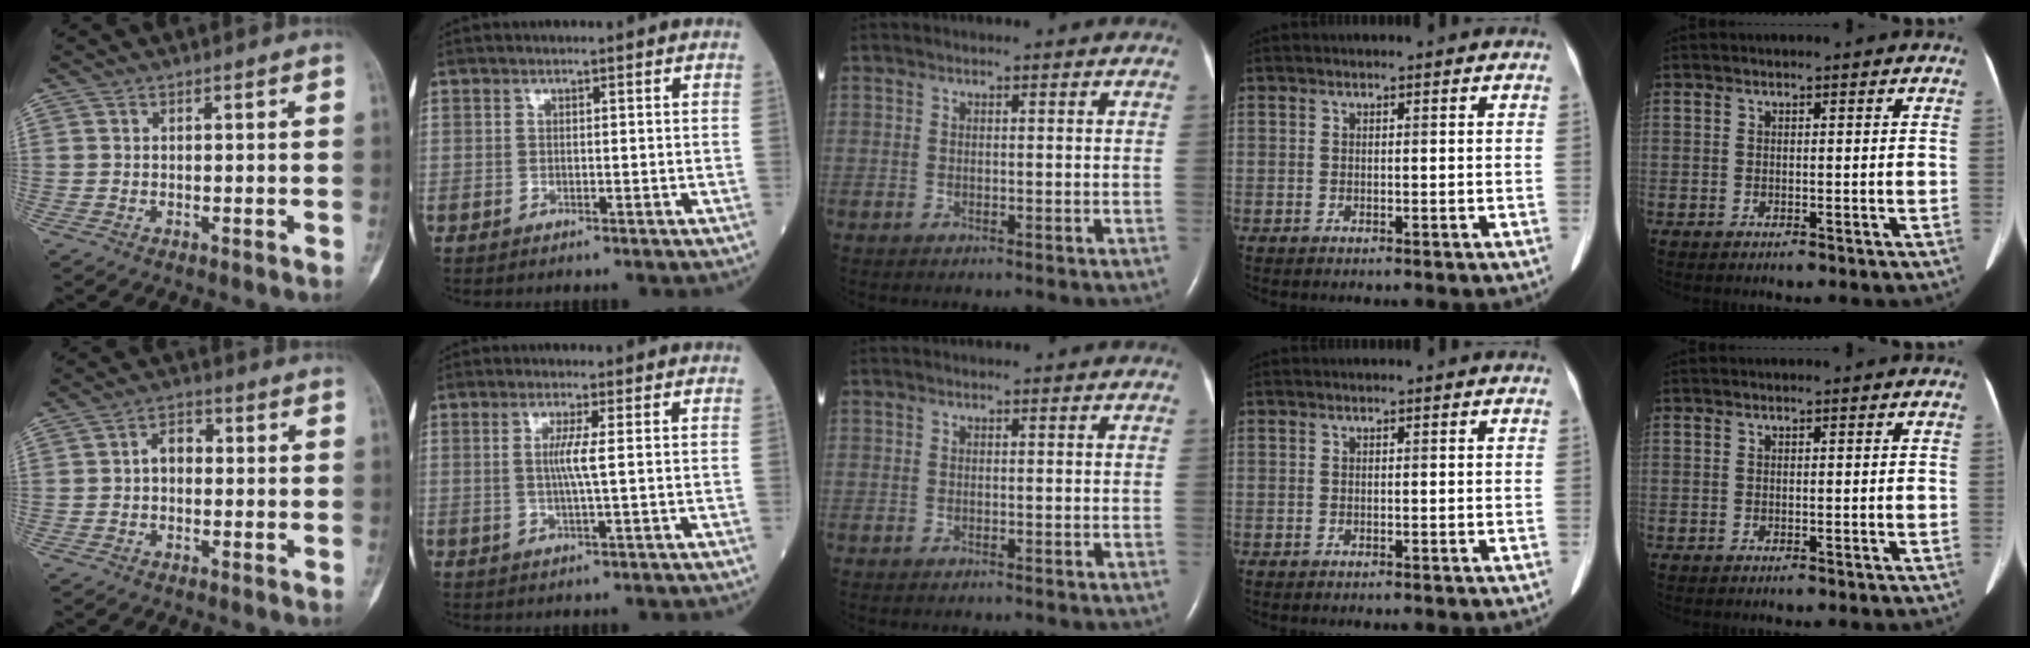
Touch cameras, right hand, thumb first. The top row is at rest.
{"thumb": {"total": 3.7, "force": [-0.2, 2.7, 2.6], "torque": [-0.028, 0.018, -0.012]}, "index": {"total": 3.2, "force": [0.4, -0.7, 3.1], "torque": [-0.066, -0.005, 0.007]}}